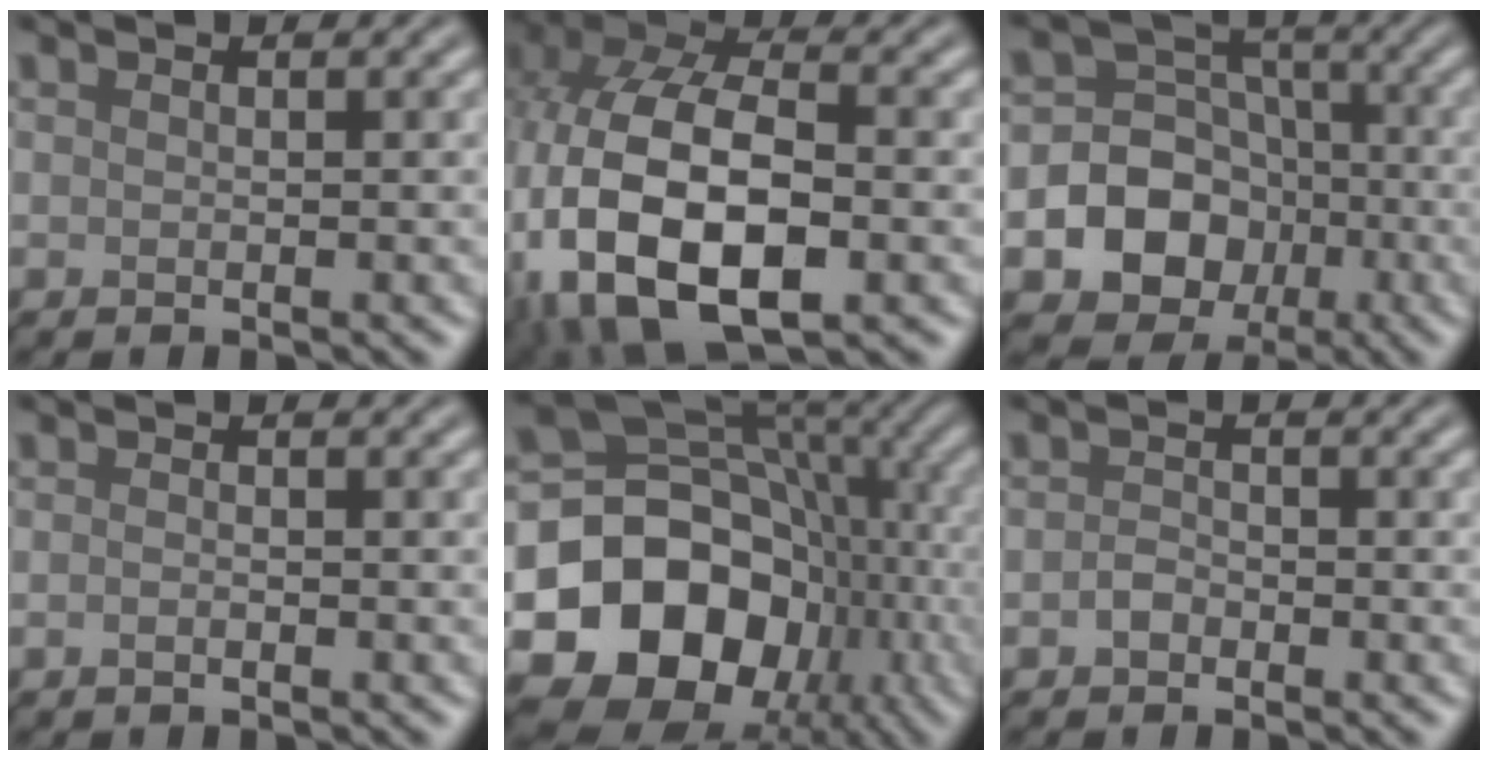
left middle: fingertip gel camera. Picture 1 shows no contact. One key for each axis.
{"total": 14.0, "fx": -3.5, "fy": 8.6, "fz": 10.5, "tx": -0.224, "ty": -0.017, "tz": -0.058}
{"total": 10.4, "fx": -3.4, "fy": 9.2, "fz": 3.5, "tx": -0.051, "ty": -0.005, "tz": -0.086}
{"total": 0.7, "fx": -0.3, "fy": 0.2, "fz": 0.5, "tx": -0.011, "ty": -0.002, "tz": -0.007}
{"total": 16.9, "fx": -5.4, "fy": 13.7, "fz": 8.4, "tx": -0.144, "ty": -0.007, "tz": -0.098}
{"total": 1.0, "fx": -0.5, "fy": 0.7, "fz": 0.5, "tx": -0.011, "ty": 0.001, "tz": -0.013}